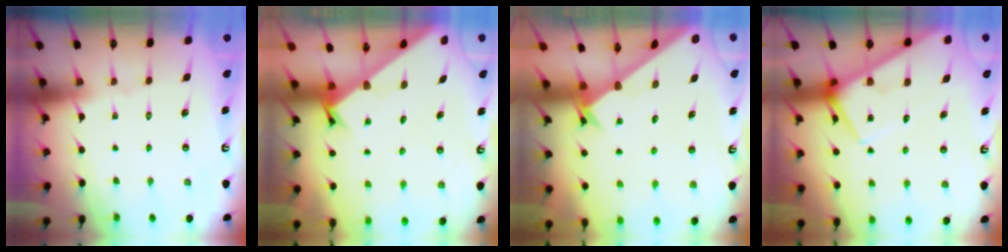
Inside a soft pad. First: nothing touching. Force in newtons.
{"total": 2.2, "press": 2.2, "slide": 0.2}
{"total": 2.7, "press": 2.7, "slide": 0.2}
{"total": 10.0, "press": 10.0, "slide": 0.8}